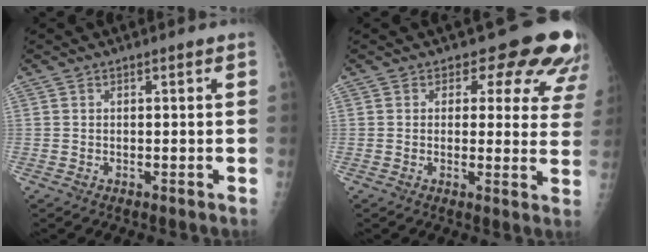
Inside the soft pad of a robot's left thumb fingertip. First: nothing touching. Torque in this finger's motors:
{"motor_torque": [0.18, 0.34, -0.01, -0.20, 0.08]}